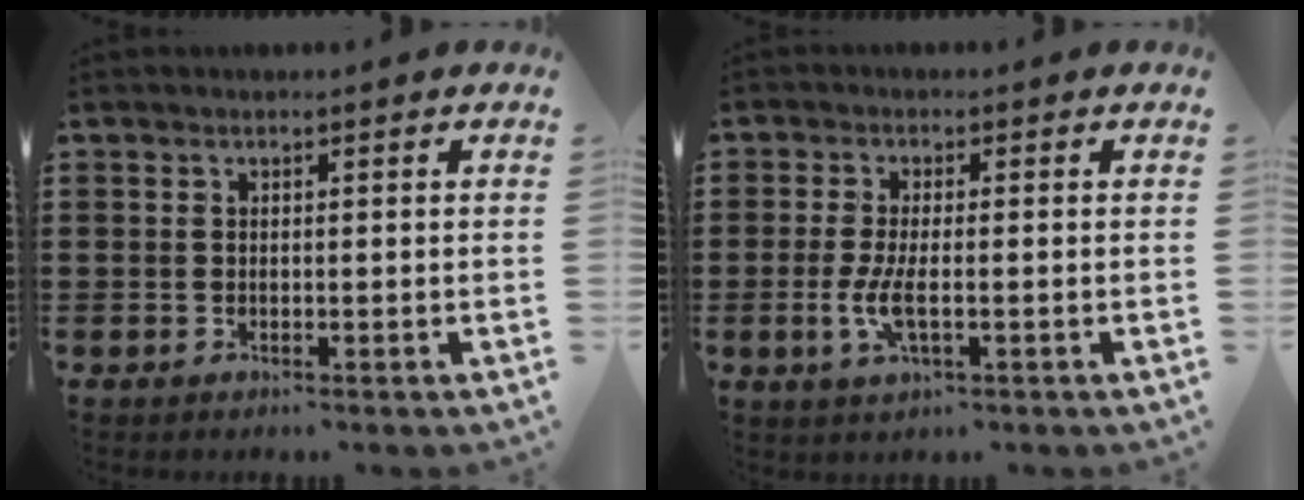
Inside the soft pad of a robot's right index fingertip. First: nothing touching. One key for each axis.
{"total": 4.6, "fx": -1.1, "fy": 1.4, "fz": 4.2, "tx": -0.098, "ty": -0.006, "tz": -0.028}